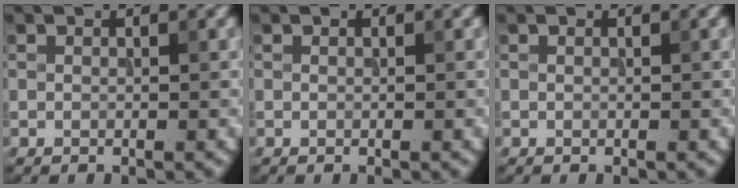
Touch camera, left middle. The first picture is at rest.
{"total": 0.0}
{"total": 0.0}